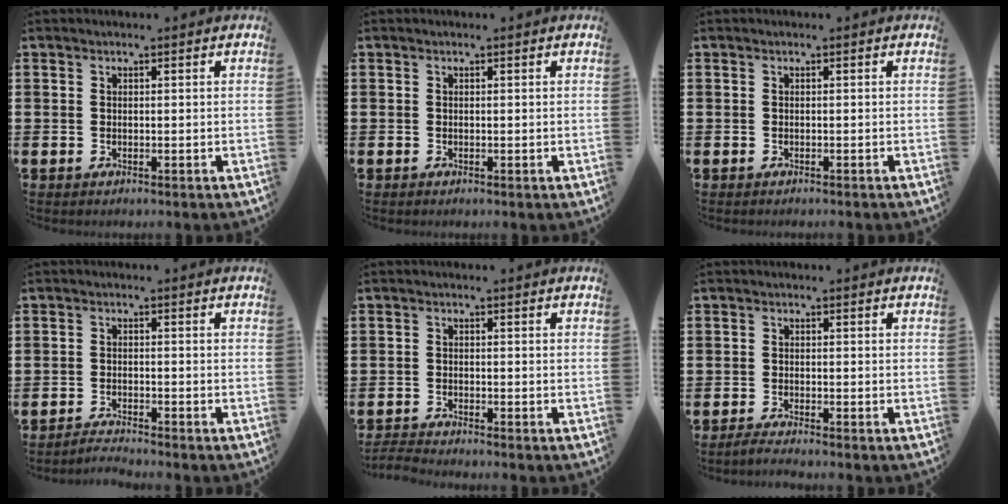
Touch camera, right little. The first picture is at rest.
{"total": 0.0}
{"total": 0.0}
{"total": 1.7, "force": [-1.7, -0.2, 0.1], "torque": [-0.004, 0.005, -0.034]}
{"total": 1.6, "force": [-1.5, -0.1, 0.3], "torque": [-0.007, 0.003, -0.032]}
{"total": 1.4, "force": [-1.2, -0.1, 0.7], "torque": [-0.012, 0.001, -0.023]}